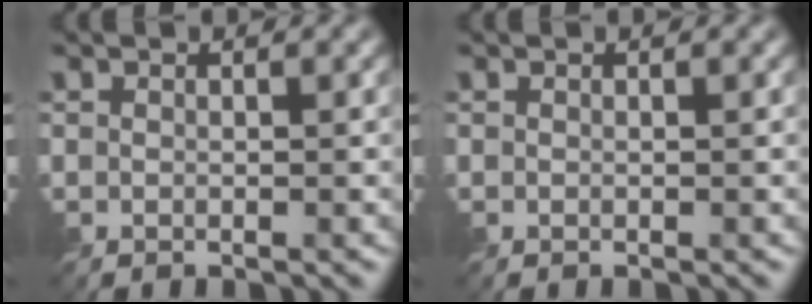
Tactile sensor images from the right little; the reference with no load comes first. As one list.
[{"total": 0.0}]